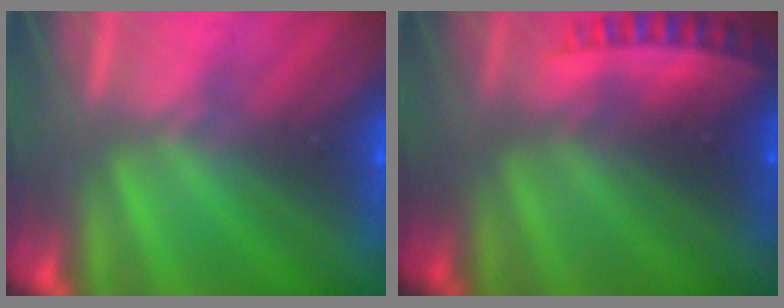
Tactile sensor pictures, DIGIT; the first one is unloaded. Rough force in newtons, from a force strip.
{"total": 2.6}